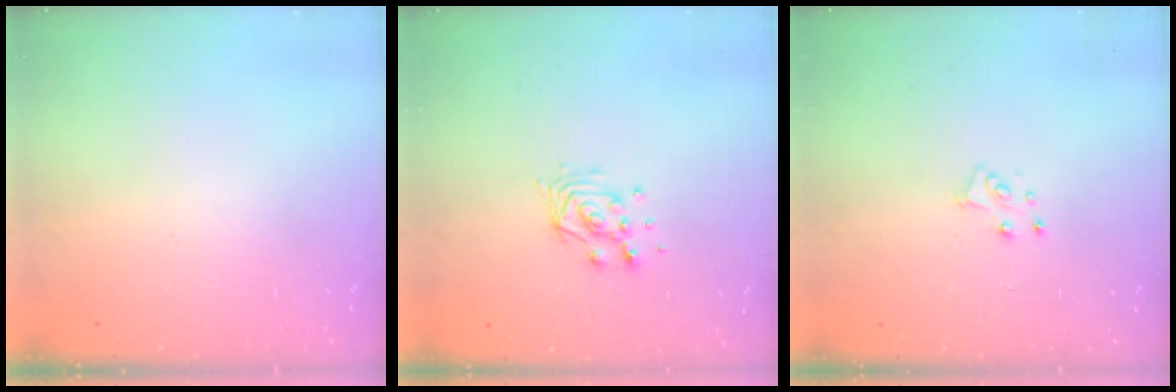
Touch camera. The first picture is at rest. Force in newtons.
{"total": 7.5, "press": 7.5, "slide": 0.4}
{"total": 4.6, "press": 4.6, "slide": 0.5}